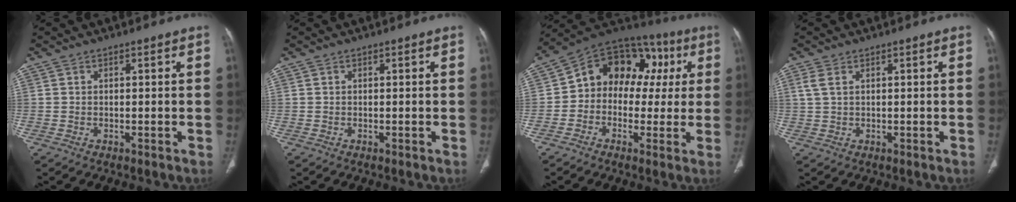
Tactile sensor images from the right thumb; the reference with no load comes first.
{"total": 0.0}
{"total": 16.1, "force": [2.0, 12.4, 10.0], "torque": [-0.090, 0.053, 0.020]}
{"total": 2.5, "force": [1.0, 1.4, 1.8], "torque": [-0.053, 0.009, 0.026]}